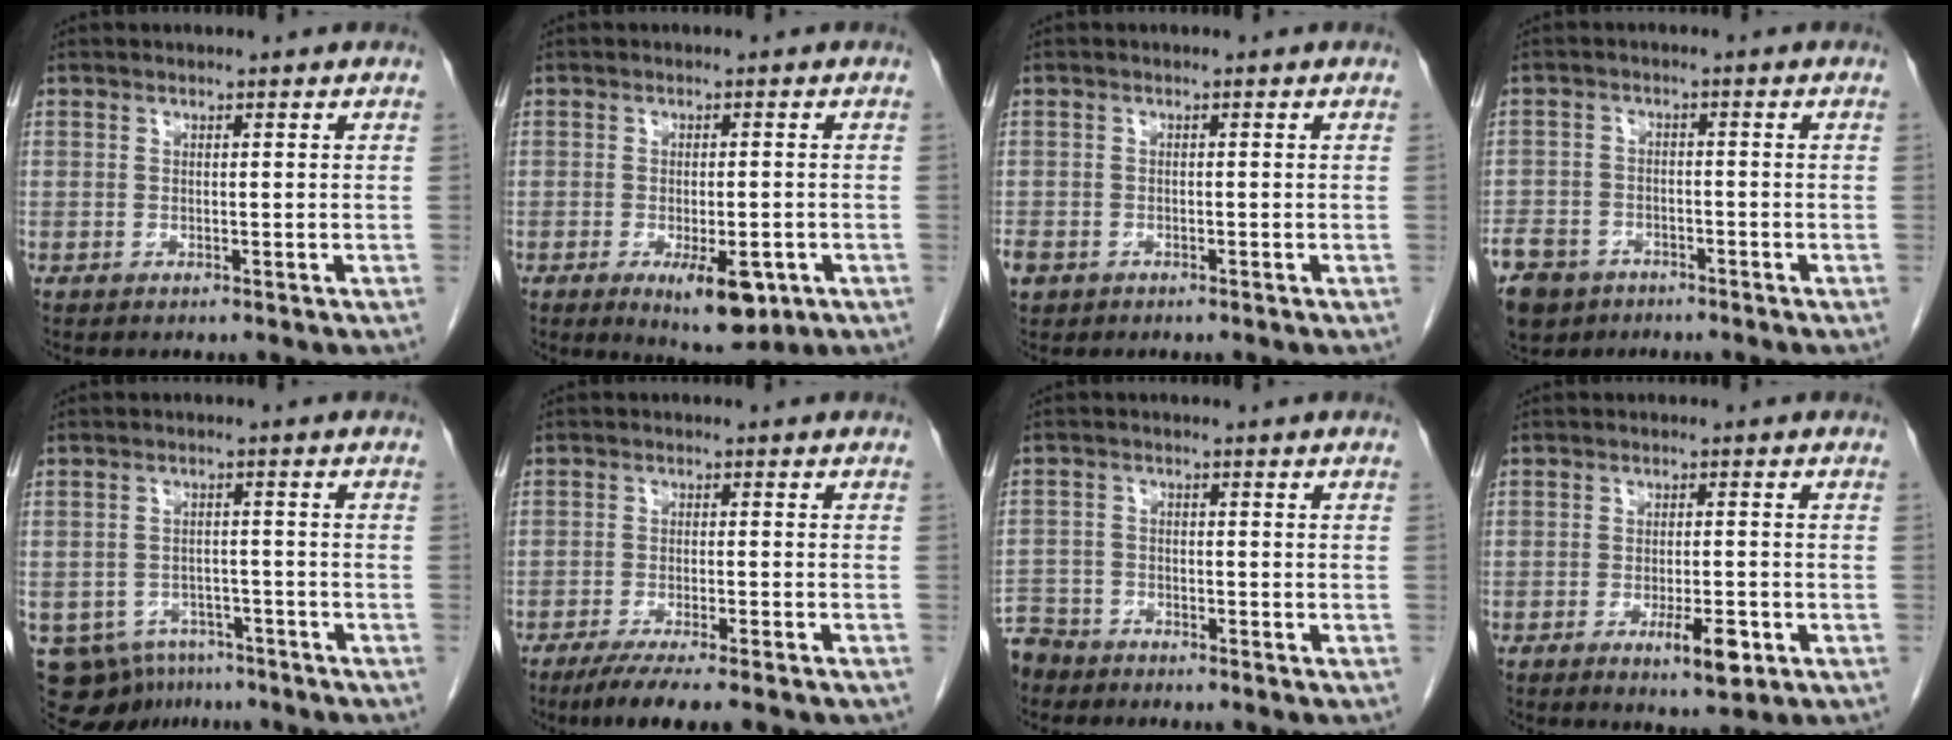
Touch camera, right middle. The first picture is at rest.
{"total": 7.6, "force": [-3.3, 2.7, 6.3], "torque": [-0.092, -0.011, -0.036]}
{"total": 3.8, "force": [-2.5, 2.6, 1.2], "torque": [-0.030, -0.002, -0.045]}
{"total": 11.0, "force": [-7.5, 7.3, 3.5], "torque": [-0.104, -0.005, -0.121]}
{"total": 9.2, "force": [-6.9, 5.7, 2.2], "torque": [-0.032, 0.007, -0.094]}
{"total": 9.7, "force": [-7.7, 0.8, 5.8], "torque": [-0.077, -0.018, -0.115]}
{"total": 7.1, "force": [-6.3, 3.3, 0.6], "torque": [-0.023, -0.009, -0.118]}
{"total": 5.1, "force": [-2.3, 1.2, 4.4], "torque": [-0.069, -0.004, -0.029]}